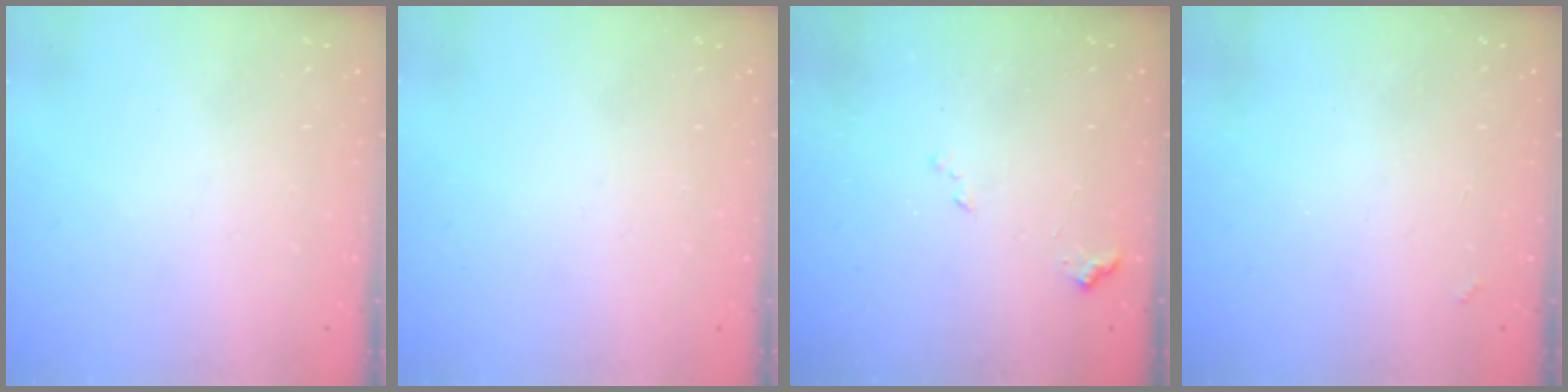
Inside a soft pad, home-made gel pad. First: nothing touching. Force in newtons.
{"total": 0.0}
{"total": 8.3, "press": 8.2, "slide": 1.0}
{"total": 1.4, "press": 1.3, "slide": 0.4}